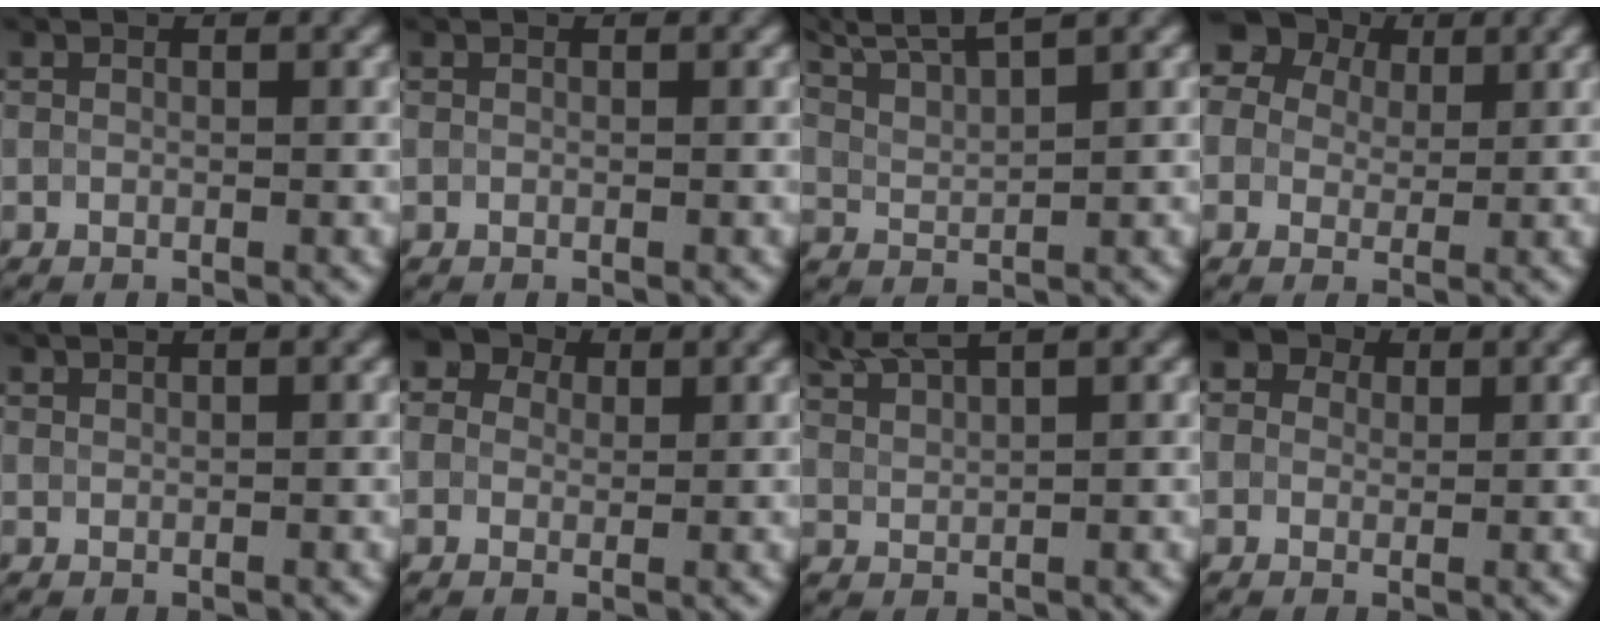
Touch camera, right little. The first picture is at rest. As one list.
[{"total": 0.0}, {"total": 6.7, "force": [5.6, 1.5, 3.3], "torque": [-0.058, 0.031, 0.068]}, {"total": 11.1, "force": [5.5, 8.0, 5.3], "torque": [-0.107, 0.044, 0.064]}, {"total": 0.7, "force": [0.6, 0.1, 0.2], "torque": [0.000, -0.003, 0.010]}, {"total": 5.6, "force": [3.0, 4.0, 2.5], "torque": [-0.035, 0.024, 0.013]}, {"total": 3.9, "force": [3.4, 0.5, 1.9], "torque": [-0.038, 0.014, 0.066]}, {"total": 4.9, "force": [2.7, 3.4, 2.3], "torque": [-0.034, 0.020, 0.009]}]